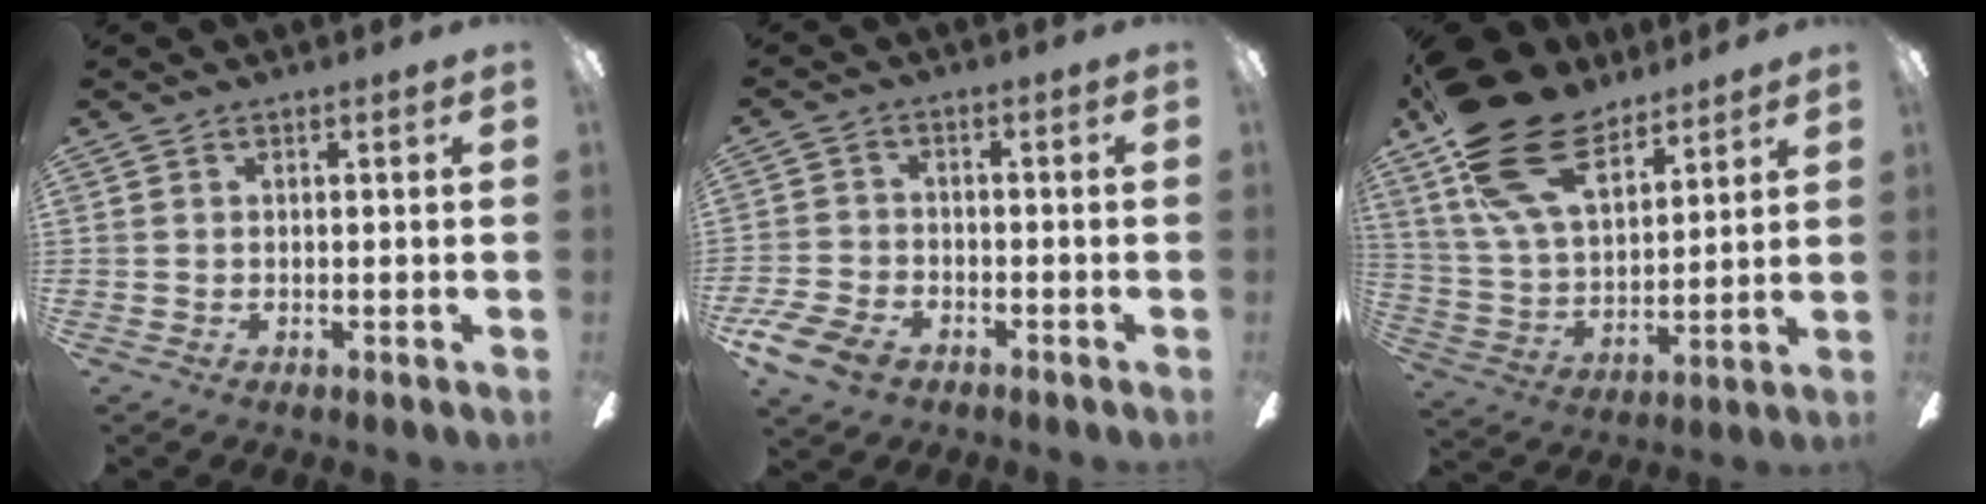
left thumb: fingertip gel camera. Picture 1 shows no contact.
{"total": 8.1, "force": [-4.9, 4.8, 4.5], "torque": [-0.107, 0.017, -0.093]}
{"total": 23.3, "force": [14.2, 12.3, 13.8], "torque": [-0.254, -0.060, 0.263]}